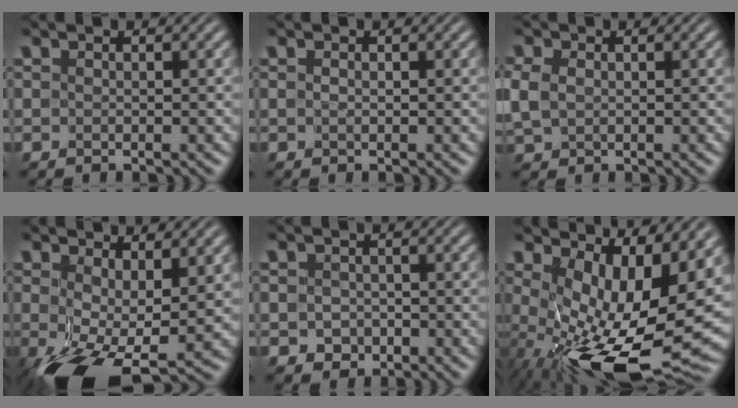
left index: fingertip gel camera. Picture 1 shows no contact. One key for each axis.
{"total": 0.0}
{"total": 2.0, "fx": 0.0, "fy": 1.6, "fz": 1.1, "tx": -0.036, "ty": 0.002, "tz": -0.004}
{"total": 8.5, "fx": -1.3, "fy": 4.2, "fz": 7.2, "tx": -0.146, "ty": -0.023, "tz": -0.013}
{"total": 1.4, "fx": -0.6, "fy": 1.3, "fz": 0.3, "tx": -0.001, "ty": -0.004, "tz": -0.010}
{"total": 12.8, "fx": -0.3, "fy": 5.0, "fz": 11.8, "tx": -0.185, "ty": -0.028, "tz": 0.008}